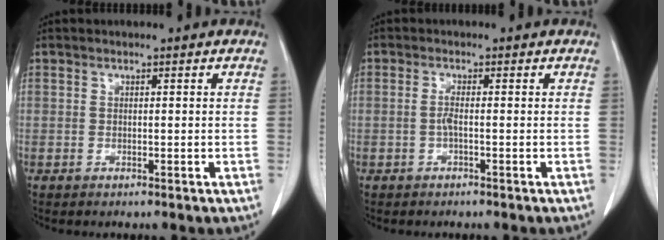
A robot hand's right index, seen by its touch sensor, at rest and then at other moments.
{"total": 1.4, "force": [-0.4, 0.0, 1.3], "torque": [-0.028, 0.000, -0.008]}